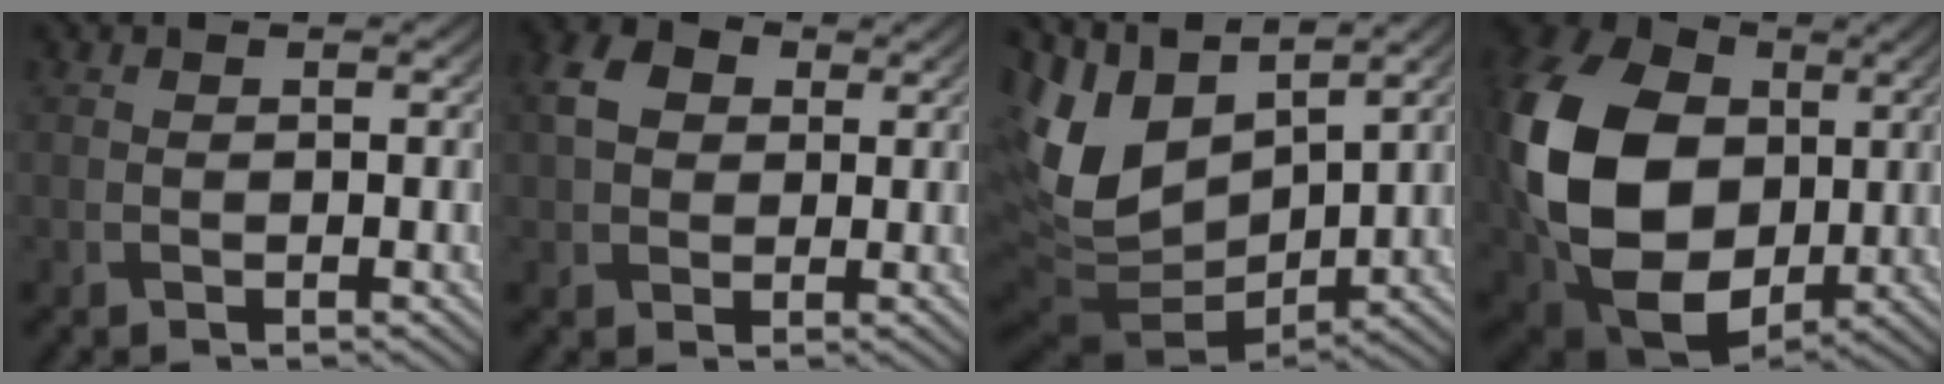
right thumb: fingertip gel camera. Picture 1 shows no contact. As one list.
[{"total": 5.3, "force": [1.3, 4.2, 3.0], "torque": [-0.081, 0.010, 0.018]}, {"total": 12.4, "force": [3.9, 7.6, 8.9], "torque": [-0.215, -0.002, 0.088]}, {"total": 20.3, "force": [1.0, 15.1, 13.5], "torque": [-0.338, -0.017, 0.024]}]